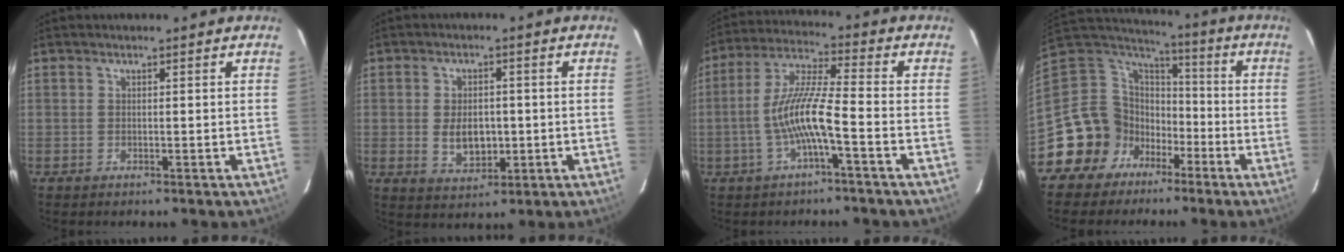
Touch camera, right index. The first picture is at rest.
{"total": 6.3, "force": [-0.6, 4.1, 4.8], "torque": [-0.086, -0.003, -0.001]}
{"total": 9.9, "force": [-3.3, 0.7, 9.3], "torque": [-0.198, 0.010, -0.063]}
{"total": 14.1, "force": [-6.5, 12.0, 3.4], "torque": [-0.097, 0.042, -0.119]}